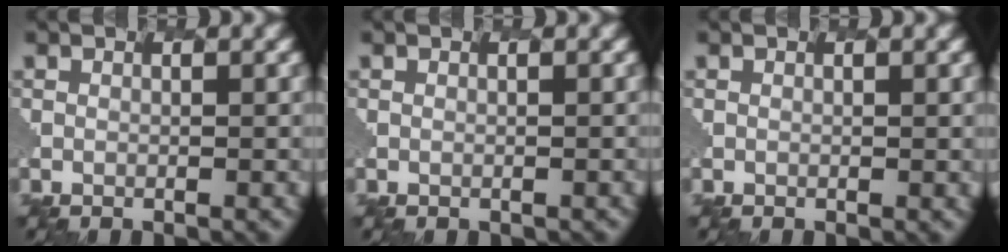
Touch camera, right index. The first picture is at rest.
{"total": 0.0}
{"total": 0.0}